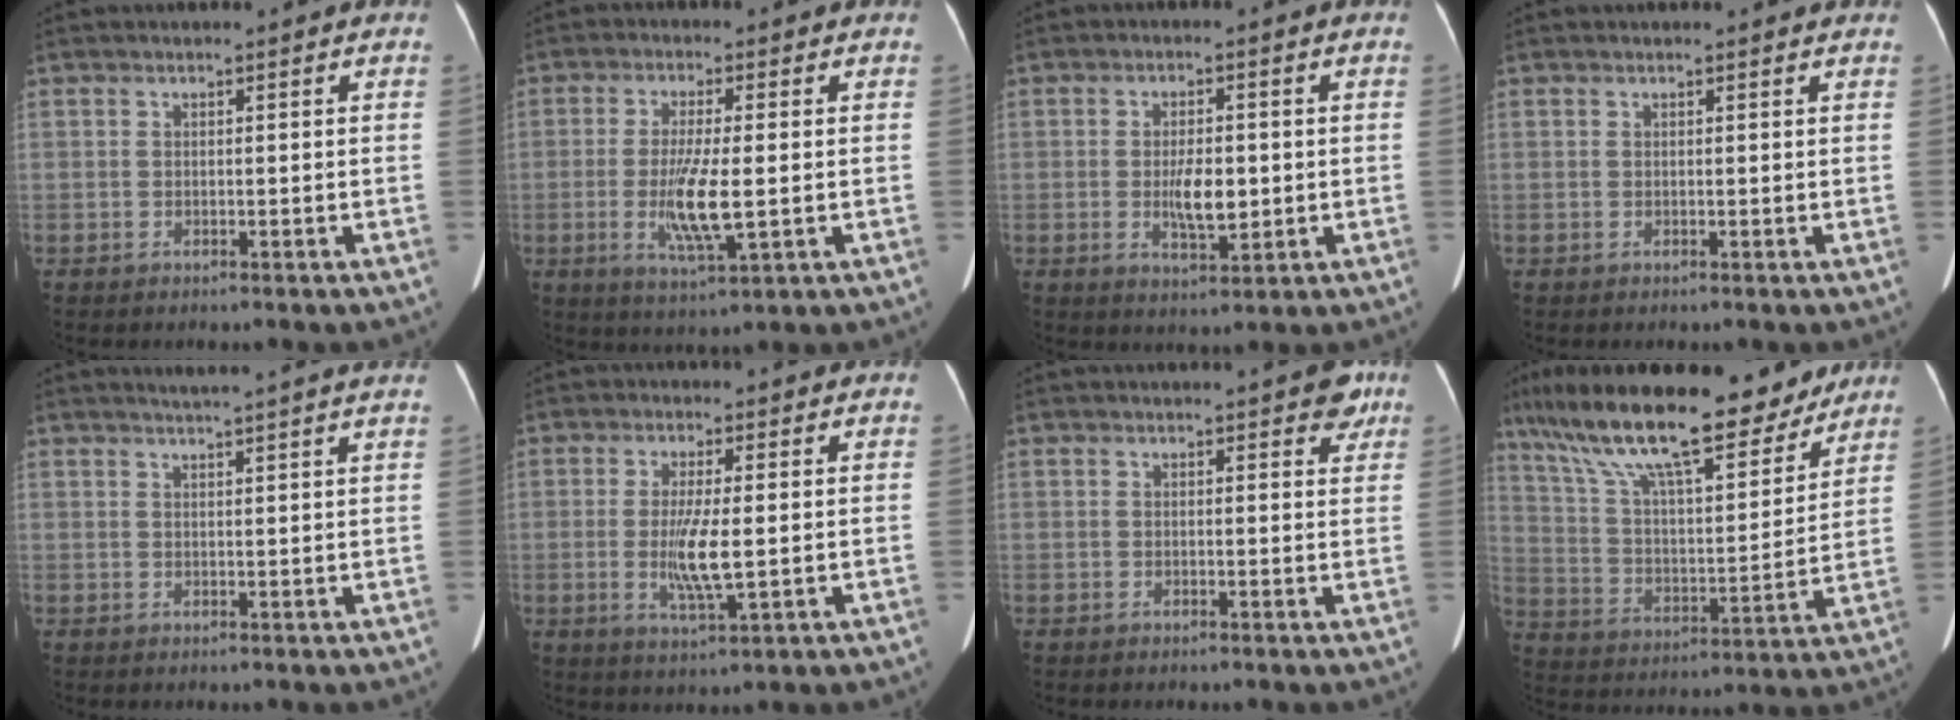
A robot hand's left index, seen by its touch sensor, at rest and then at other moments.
{"total": 7.5, "force": [-1.5, 1.1, 7.2], "torque": [-0.143, -0.036, -0.029]}
{"total": 5.0, "force": [-1.1, 1.9, 4.5], "torque": [-0.081, -0.024, -0.015]}
{"total": 2.7, "force": [2.5, 0.5, 0.7], "torque": [-0.007, -0.004, 0.018]}
{"total": 7.2, "force": [6.4, -1.0, 3.1], "torque": [-0.041, -0.002, 0.064]}
{"total": 6.0, "force": [-1.0, 0.8, 5.9], "torque": [-0.117, -0.031, -0.018]}
{"total": 3.7, "force": [2.3, 1.3, 2.5], "torque": [-0.014, -0.006, 0.020]}
{"total": 24.0, "force": [18.3, 6.2, 14.2], "torque": [-0.249, 0.011, 0.298]}